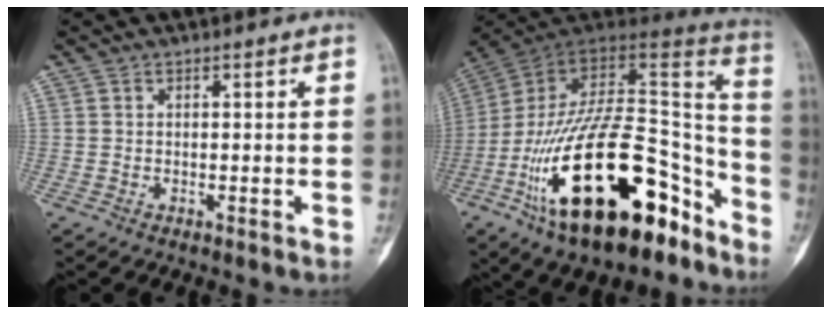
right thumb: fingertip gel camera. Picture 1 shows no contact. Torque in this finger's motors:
{"motor_torque": [3.20, 1.81, 2.31, -0.46, 1.05]}